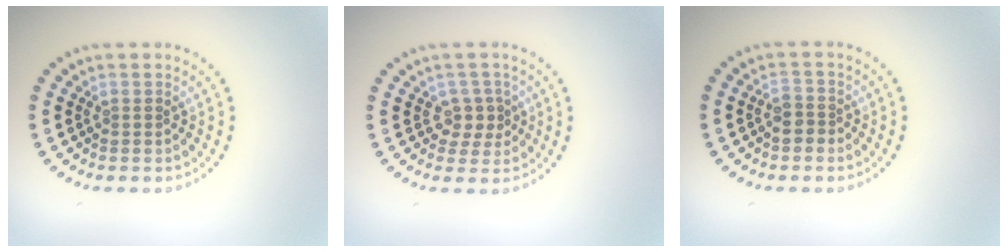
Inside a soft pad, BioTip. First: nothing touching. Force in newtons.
{"total": 2.1, "press": 1.9, "slide": 1.0}
{"total": 1.7, "press": 1.5, "slide": 0.8}